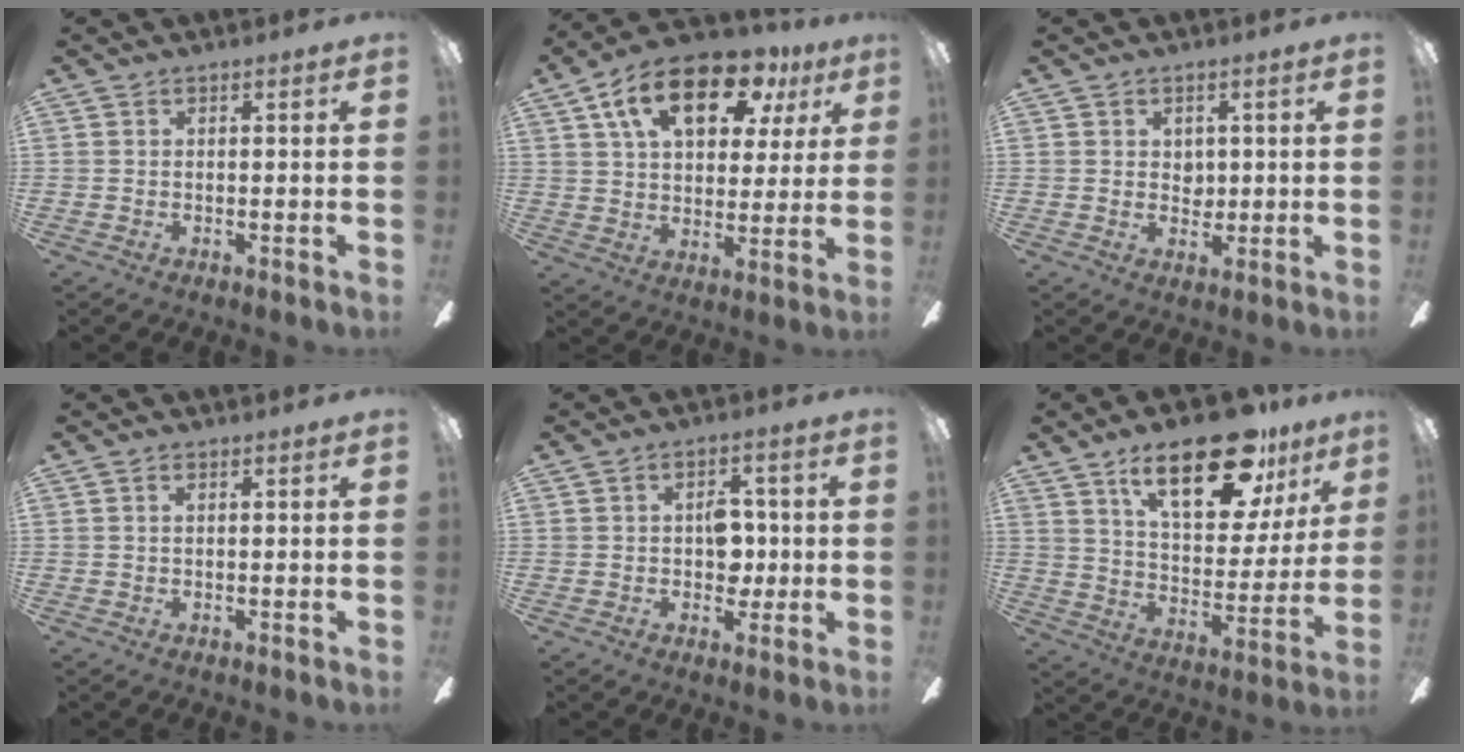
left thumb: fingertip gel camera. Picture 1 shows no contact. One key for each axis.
{"total": 18.5, "fx": 9.5, "fy": 9.9, "fz": 12.4, "tx": -0.204, "ty": -0.021, "tz": 0.163}
{"total": 2.9, "fx": 1.0, "fy": 2.2, "fz": 1.5, "tx": -0.016, "ty": -0.001, "tz": 0.015}
{"total": 1.0, "fx": 0.3, "fy": 0.4, "fz": 0.9, "tx": -0.020, "ty": 0.004, "tz": 0.005}
{"total": 6.8, "fx": 0.3, "fy": 4.8, "fz": 4.8, "tx": -0.069, "ty": 0.008, "tz": 0.003}
{"total": 24.4, "fx": 15.0, "fy": 10.4, "fz": 16.2, "tx": -0.240, "ty": -0.071, "tz": 0.248}